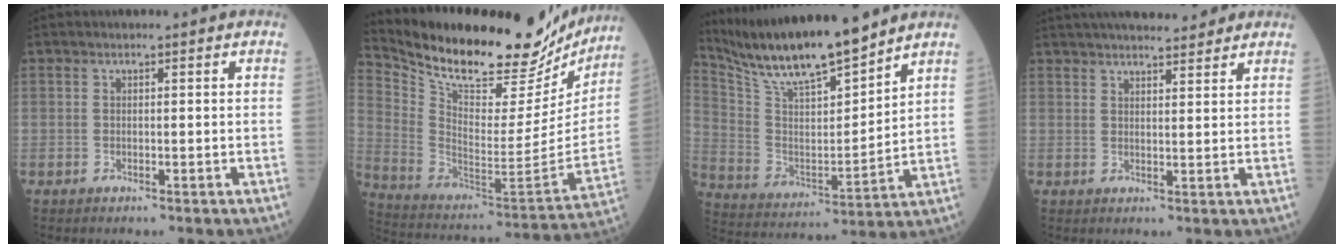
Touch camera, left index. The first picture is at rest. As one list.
[{"total": 29.6, "force": [25.2, 8.0, 13.3], "torque": [-0.236, -0.042, 0.366]}, {"total": 16.3, "force": [14.6, 1.3, 7.2], "torque": [-0.150, 0.002, 0.276]}, {"total": 13.2, "force": [11.5, 2.6, 5.8], "torque": [-0.079, 0.029, 0.161]}]